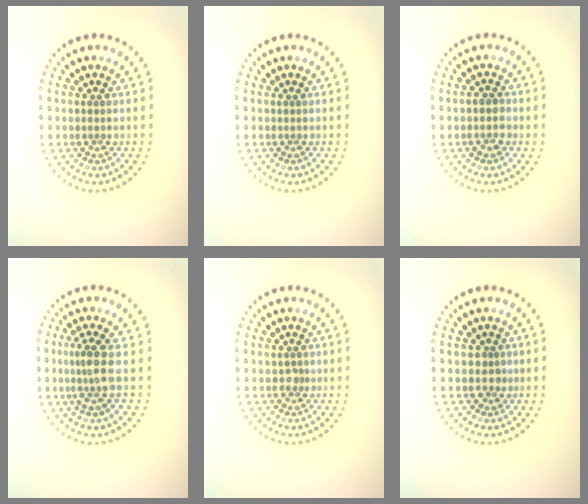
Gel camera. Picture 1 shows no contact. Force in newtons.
{"total": 0.0}
{"total": 1.7, "press": 1.6, "slide": 0.6}
{"total": 2.6, "press": 2.0, "slide": 1.7}
{"total": 0.8, "press": 0.5, "slide": 0.5}
{"total": 1.1, "press": 0.7, "slide": 0.8}